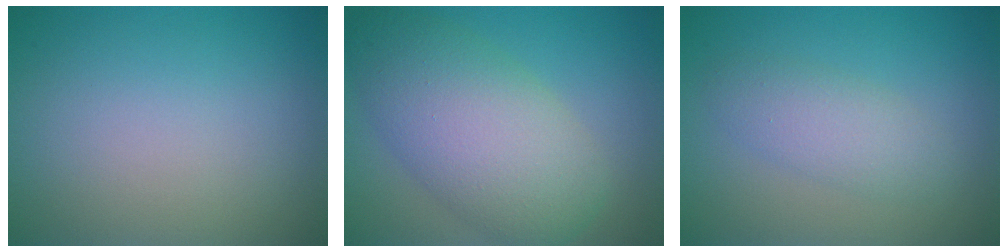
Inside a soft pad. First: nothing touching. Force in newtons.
{"total": 8.5, "press": 8.5, "slide": 0.3}
{"total": 2.6, "press": 2.6, "slide": 0.0}